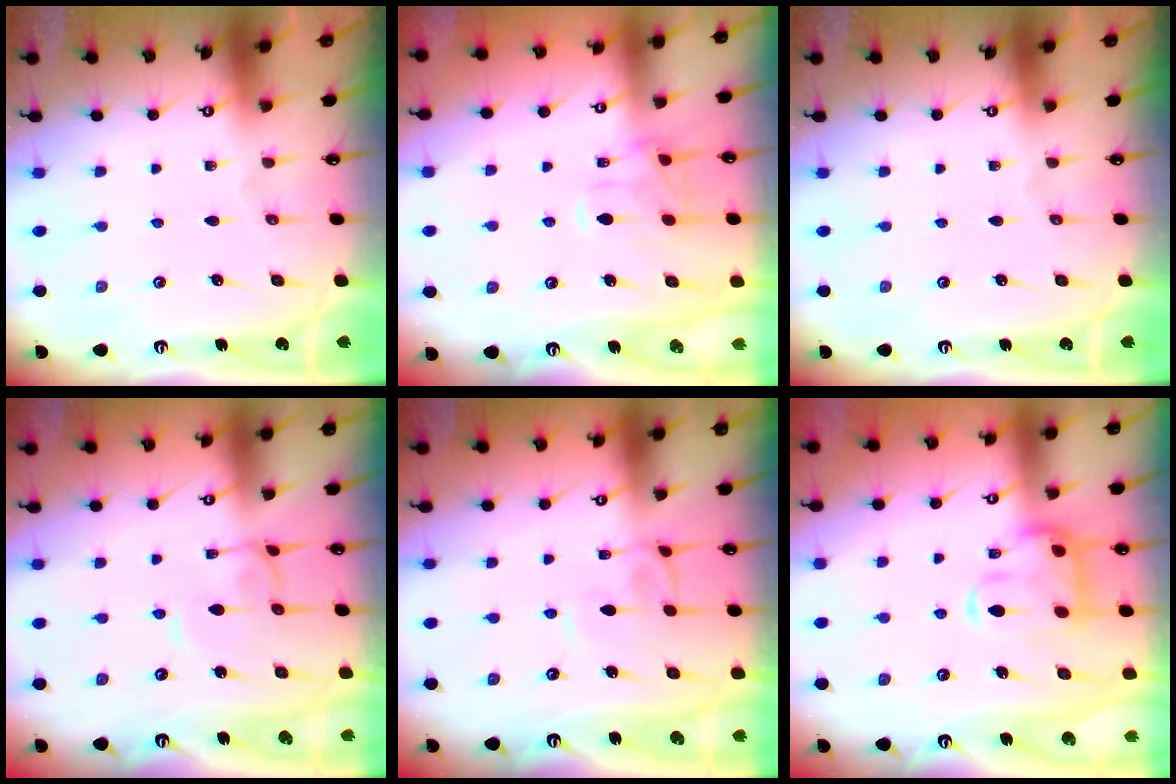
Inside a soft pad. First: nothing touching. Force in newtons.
{"total": 2.8, "press": 2.5, "slide": 1.3}
{"total": 0.0}
{"total": 2.0, "press": 2.0, "slide": 0.1}
{"total": 3.4, "press": 3.4, "slide": 0.1}
{"total": 7.0, "press": 6.8, "slide": 1.6}